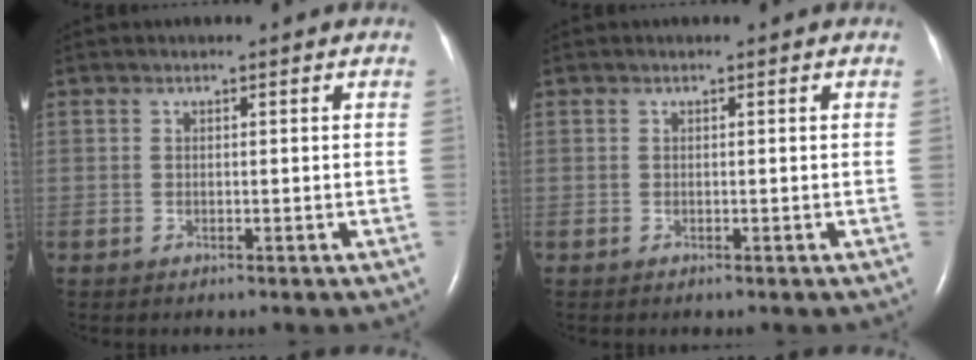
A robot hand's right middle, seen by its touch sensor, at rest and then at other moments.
{"total": 0.0}